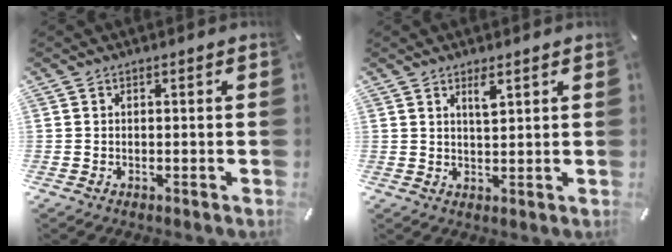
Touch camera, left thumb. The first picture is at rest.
{"total": 3.1, "force": [1.9, 0.7, 2.3], "torque": [-0.041, -0.001, 0.031]}